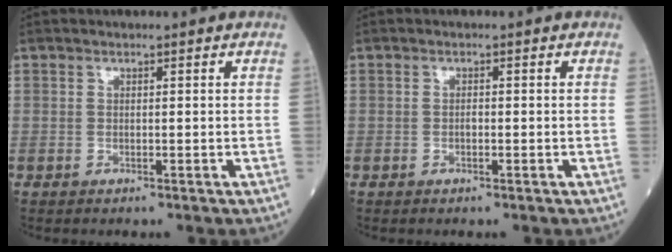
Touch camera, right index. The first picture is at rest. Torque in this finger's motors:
{"motor_torque": [-0.11, 0.07, -0.04, 0.01]}